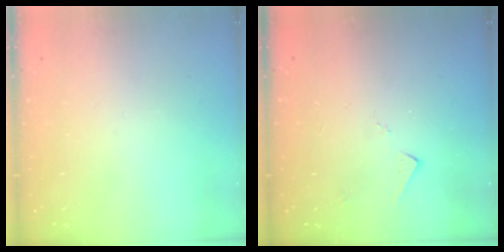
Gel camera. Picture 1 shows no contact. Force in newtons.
{"total": 3.5, "press": 3.4, "slide": 0.5}